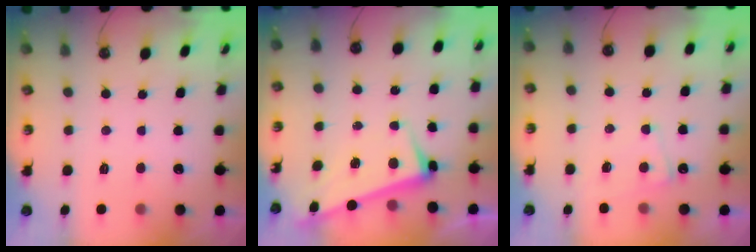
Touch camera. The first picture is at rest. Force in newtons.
{"total": 2.7, "press": 2.6, "slide": 0.7}
{"total": 1.0, "press": 0.7, "slide": 0.7}